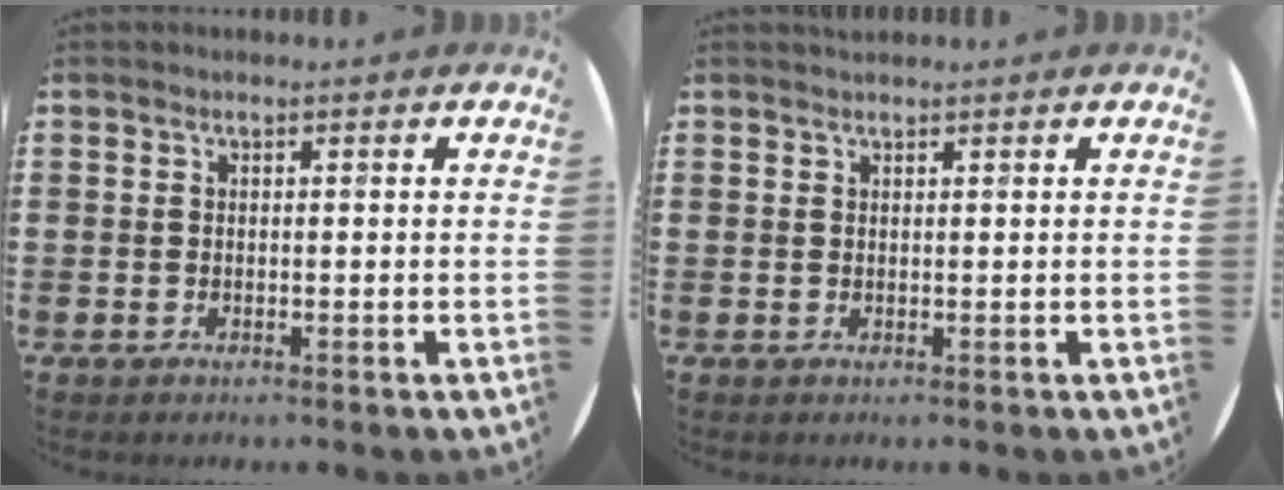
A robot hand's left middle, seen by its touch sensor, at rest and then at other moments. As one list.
[{"total": 0.6, "force": [0.6, 0.0, 0.0], "torque": [0.000, 0.001, 0.011]}]